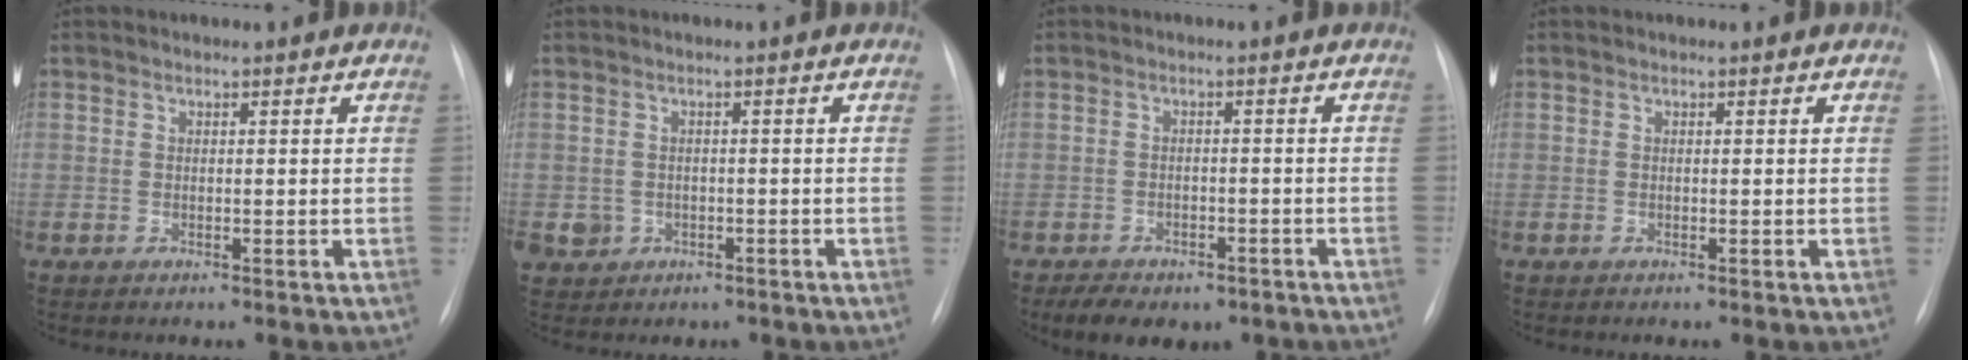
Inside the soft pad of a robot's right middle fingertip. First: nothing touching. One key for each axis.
{"total": 3.6, "fx": -1.3, "fy": 3.4, "fz": 0.4, "tx": -0.009, "ty": 0.007, "tz": -0.010}
{"total": 9.1, "fx": -6.6, "fy": 4.7, "fz": 4.1, "tx": -0.059, "ty": 0.008, "tz": -0.086}
{"total": 0.0}